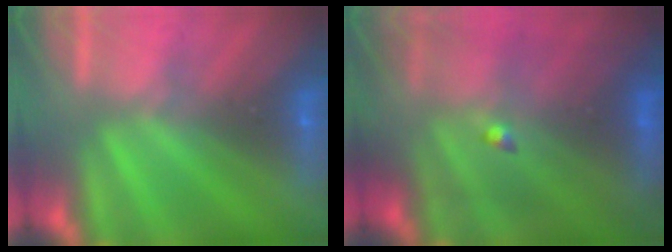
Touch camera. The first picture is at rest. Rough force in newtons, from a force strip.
{"total": 8.8}